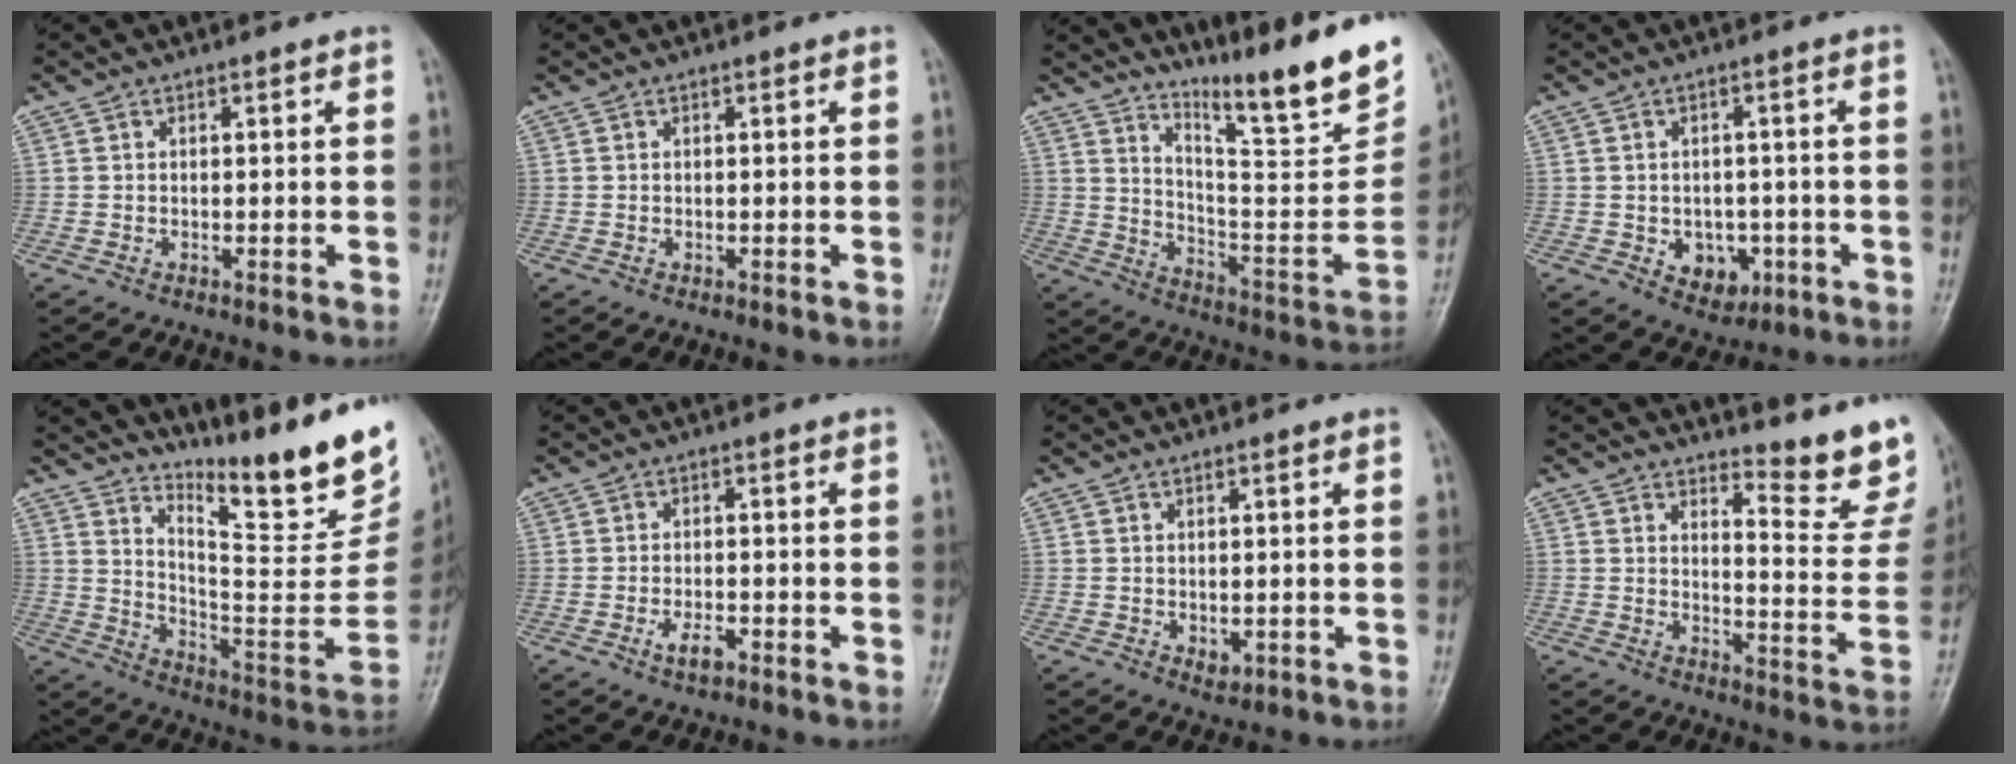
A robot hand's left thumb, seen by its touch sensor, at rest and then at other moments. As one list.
[{"total": 0.0}, {"total": 21.0, "force": [15.9, 2.3, 13.4], "torque": [-0.178, -0.118, 0.253]}, {"total": 6.2, "force": [-1.7, 4.8, 3.6], "torque": [-0.019, 0.008, -0.011]}, {"total": 21.5, "force": [16.7, 4.1, 12.9], "torque": [-0.157, -0.134, 0.254]}, {"total": 3.0, "force": [-1.5, 1.3, 2.2], "torque": [-0.041, 0.006, -0.026]}, {"total": 2.1, "force": [-0.2, 1.3, 1.6], "torque": [-0.016, -0.004, 0.005]}, {"total": 11.4, "force": [10.0, 2.0, 5.1], "torque": [-0.038, -0.120, 0.120]}]